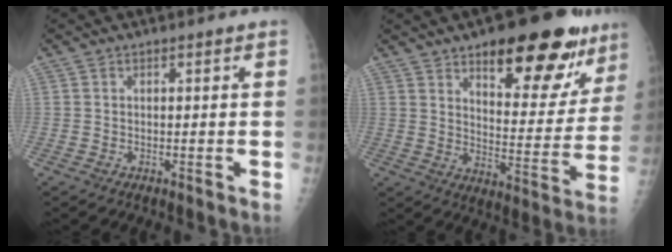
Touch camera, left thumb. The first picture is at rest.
{"total": 21.5, "force": [13.3, 8.6, 14.5], "torque": [-0.136, -0.062, 0.190]}